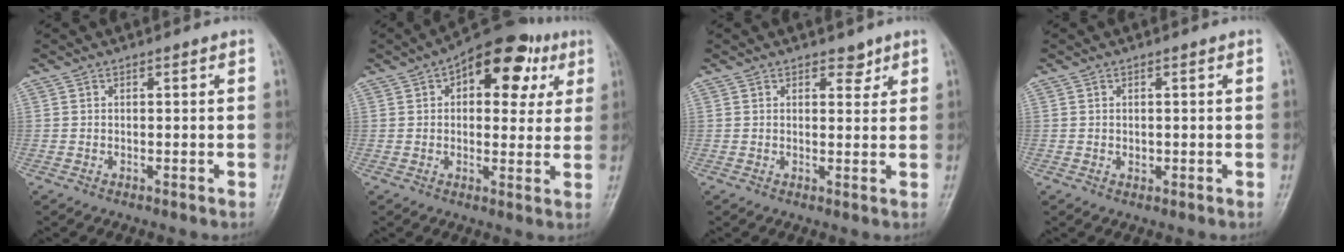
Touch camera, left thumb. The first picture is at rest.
{"total": 15.2, "force": [6.0, 8.3, 11.2], "torque": [-0.105, 0.008, 0.076]}
{"total": 2.5, "force": [1.8, 1.4, 1.0], "torque": [0.002, -0.011, 0.025]}
{"total": 1.0, "force": [0.0, 0.8, 0.6], "torque": [-0.007, 0.000, 0.003]}